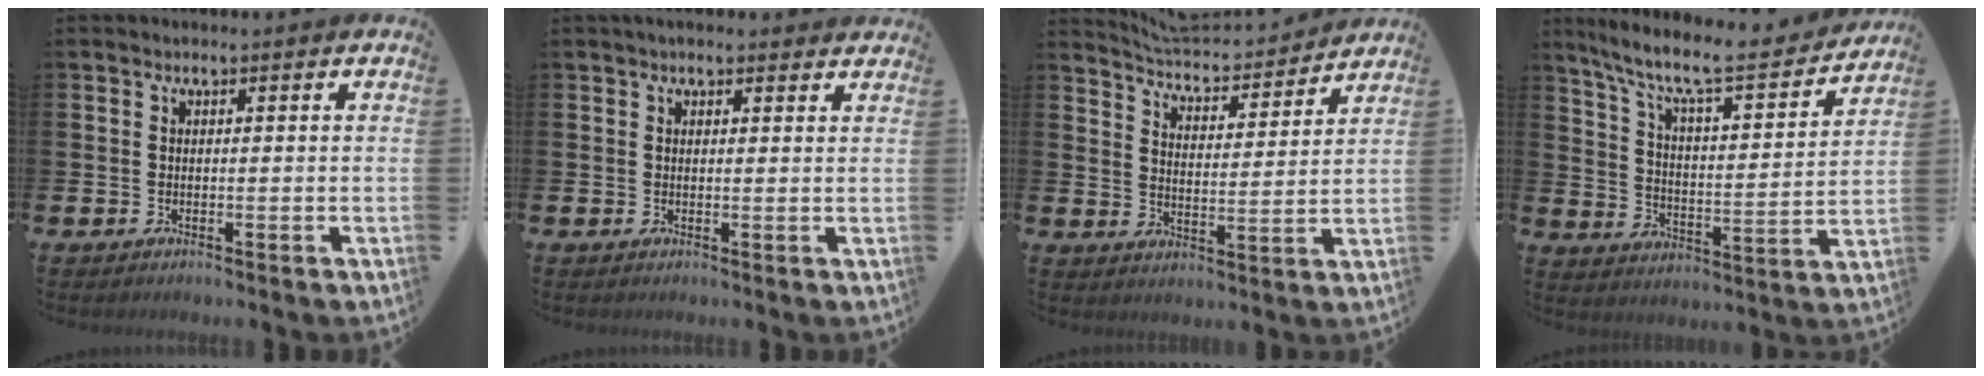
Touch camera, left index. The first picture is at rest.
{"total": 1.7, "force": [1.6, 0.5, 0.4], "torque": [-0.009, 0.001, 0.028]}
{"total": 5.1, "force": [5.0, 0.9, 0.5], "torque": [-0.036, -0.044, 0.083]}
{"total": 9.4, "force": [8.0, 1.8, 4.6], "torque": [-0.117, -0.053, 0.129]}